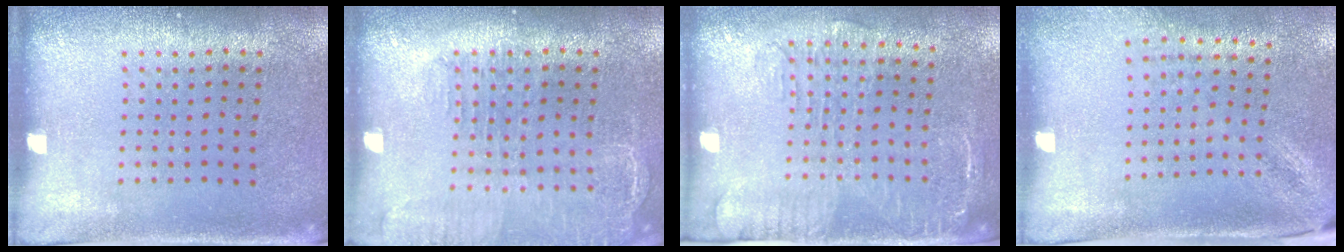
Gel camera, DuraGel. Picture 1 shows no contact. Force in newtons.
{"total": 1.6, "press": 1.5, "slide": 0.5}
{"total": 1.9, "press": 1.6, "slide": 1.1}
{"total": 1.8, "press": 1.4, "slide": 1.2}